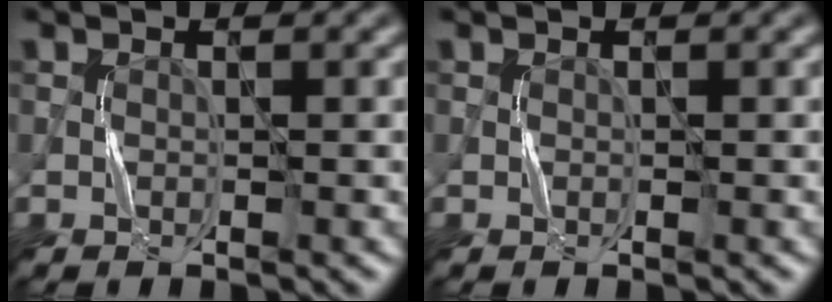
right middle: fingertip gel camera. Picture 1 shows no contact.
{"total": 0.0}